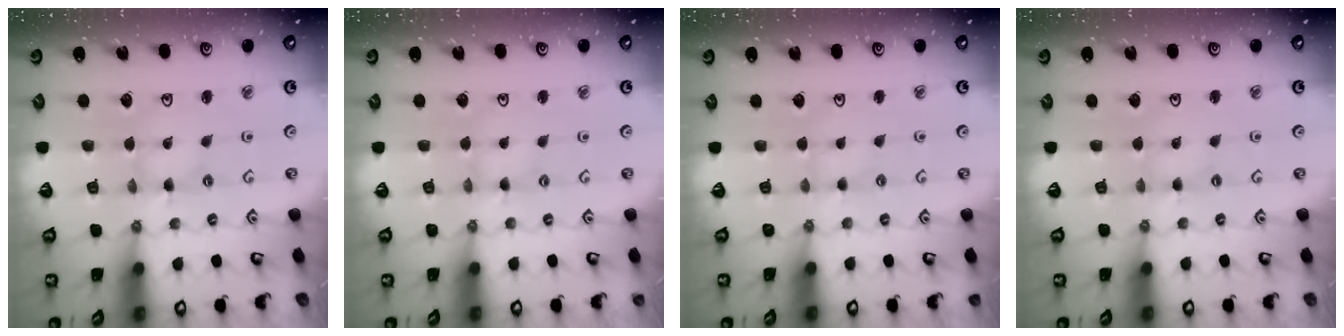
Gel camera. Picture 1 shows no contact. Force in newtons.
{"total": 1.1, "press": 1.1, "slide": 0.2}
{"total": 1.5, "press": 1.4, "slide": 0.4}
{"total": 1.1, "press": 1.1, "slide": 0.3}